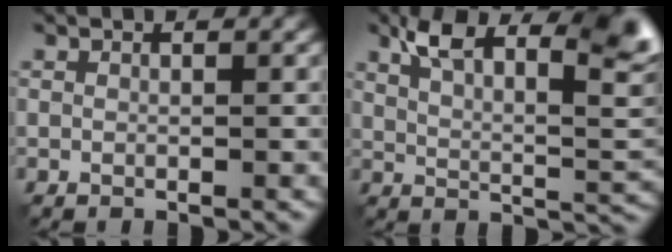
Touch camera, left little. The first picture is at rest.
{"total": 10.1, "force": [5.4, 3.5, 7.8], "torque": [-0.125, 0.012, 0.089]}